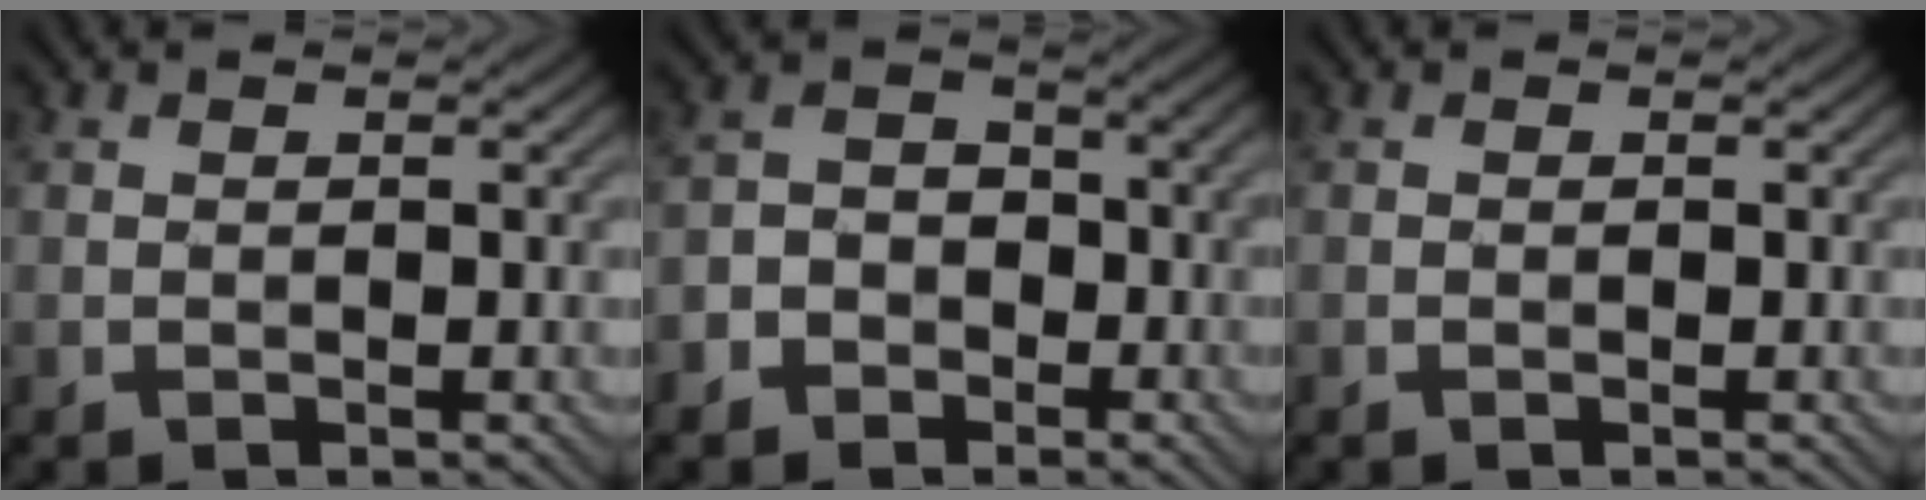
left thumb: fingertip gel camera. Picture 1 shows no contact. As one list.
[{"total": 4.4, "force": [-2.6, 3.2, 1.5], "torque": [-0.014, 0.002, -0.059]}, {"total": 0.0}]